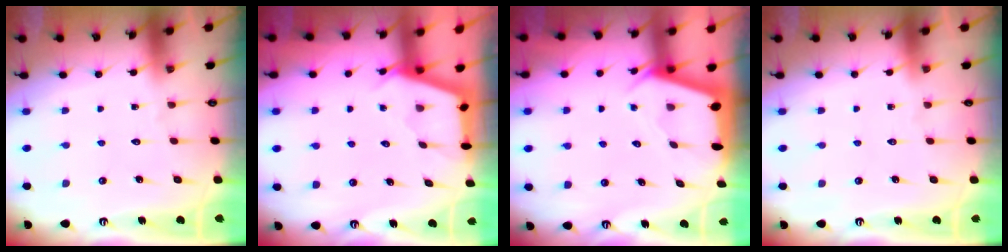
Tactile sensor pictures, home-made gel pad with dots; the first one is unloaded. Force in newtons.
{"total": 2.6, "press": 2.6, "slide": 0.3}
{"total": 2.5, "press": 2.5, "slide": 0.3}
{"total": 0.0}